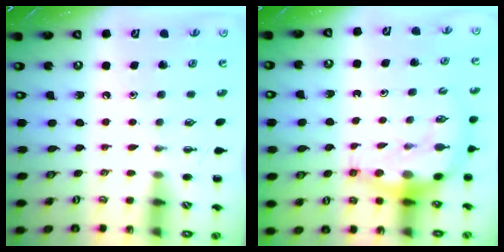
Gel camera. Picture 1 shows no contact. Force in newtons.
{"total": 9.3, "press": 9.0, "slide": 2.2}